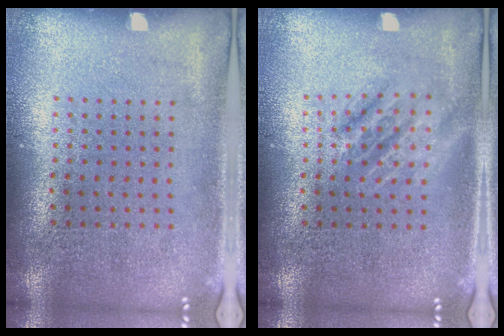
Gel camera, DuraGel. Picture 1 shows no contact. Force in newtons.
{"total": 1.2, "press": 1.2, "slide": 0.2}